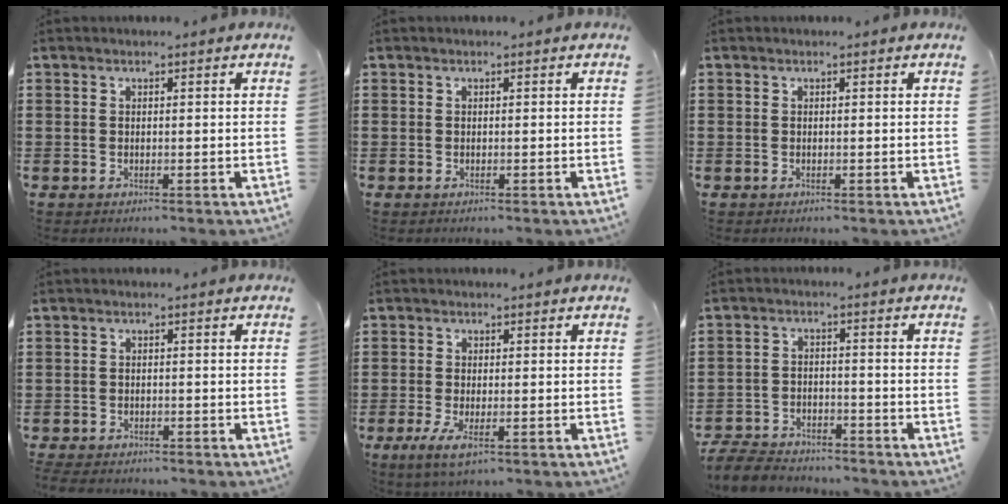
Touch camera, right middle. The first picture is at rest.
{"total": 0.0}
{"total": 0.0}
{"total": 1.0, "force": [-1.0, 0.1, 0.0], "torque": [-0.011, -0.006, -0.023]}
{"total": 2.7, "force": [-0.9, 0.7, 2.4], "torque": [-0.060, -0.009, -0.018]}
{"total": 5.3, "force": [-5.1, 1.1, 0.8], "torque": [-0.022, 0.007, -0.104]}